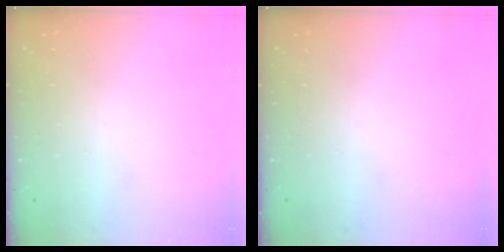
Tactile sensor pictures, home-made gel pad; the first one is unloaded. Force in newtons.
{"total": 0.0}